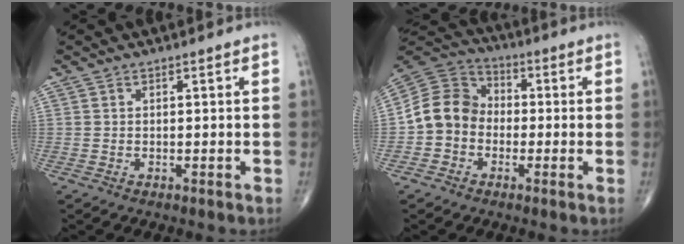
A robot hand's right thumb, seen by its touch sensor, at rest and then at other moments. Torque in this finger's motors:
{"motor_torque": [0.03, 0.08, 0.54, -0.39, 0.13]}